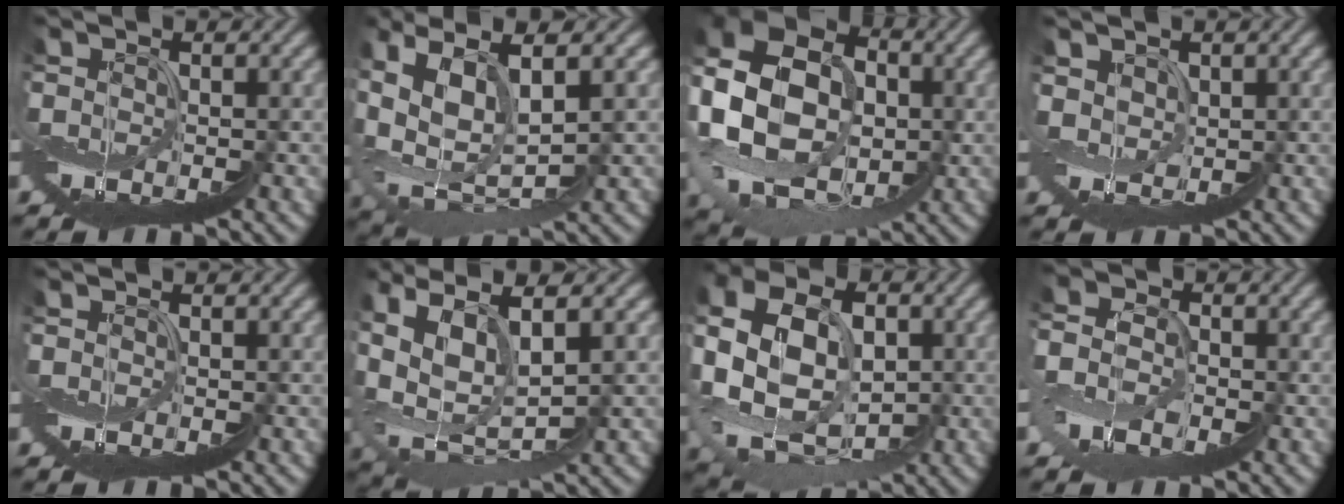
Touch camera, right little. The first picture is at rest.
{"total": 7.3, "force": [2.9, 3.0, 6.0], "torque": [-0.148, 0.009, 0.062]}
{"total": 9.5, "force": [0.3, 7.4, 6.0], "torque": [-0.137, 0.022, -0.007]}
{"total": 1.7, "force": [1.3, -0.1, -1.1], "torque": [0.022, 0.011, 0.020]}
{"total": 0.0}
{"total": 6.2, "force": [2.7, 2.0, 5.2], "torque": [-0.134, 0.012, 0.051]}
{"total": 9.2, "force": [-0.4, 7.2, 5.7], "torque": [-0.126, 0.019, -0.003]}
{"total": 3.1, "force": [-2.4, 1.8, 0.7], "torque": [-0.004, 0.009, -0.060]}